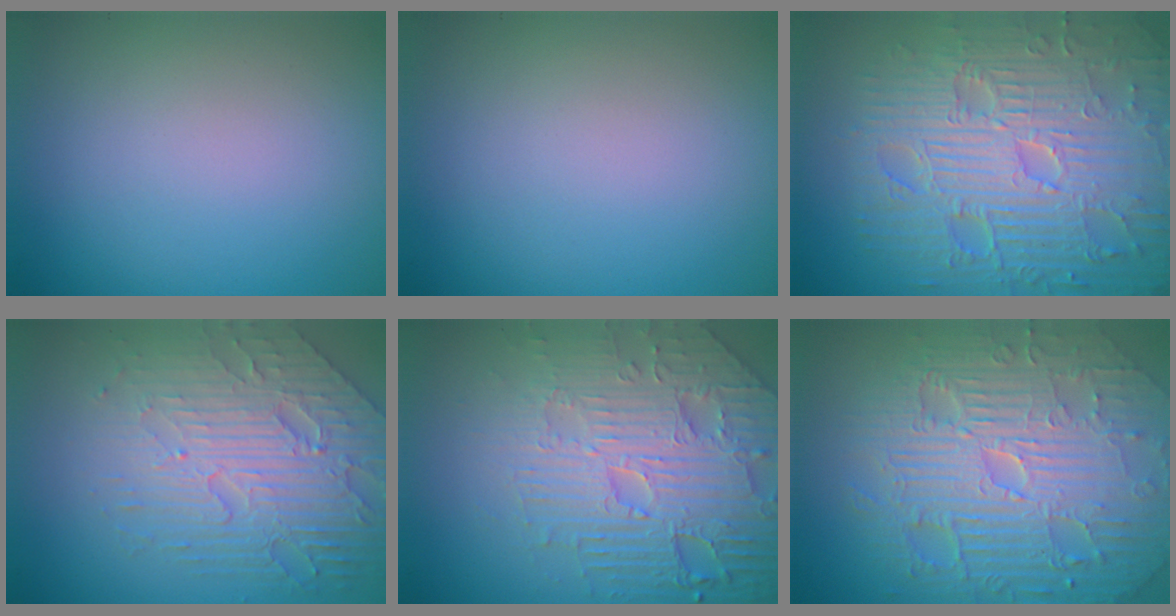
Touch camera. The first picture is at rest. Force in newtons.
{"total": 0.0}
{"total": 11.7, "press": 7.6, "slide": 8.9}
{"total": 7.7, "press": 5.3, "slide": 5.5}
{"total": 7.9, "press": 6.1, "slide": 5.0}
{"total": 11.4, "press": 7.4, "slide": 8.8}